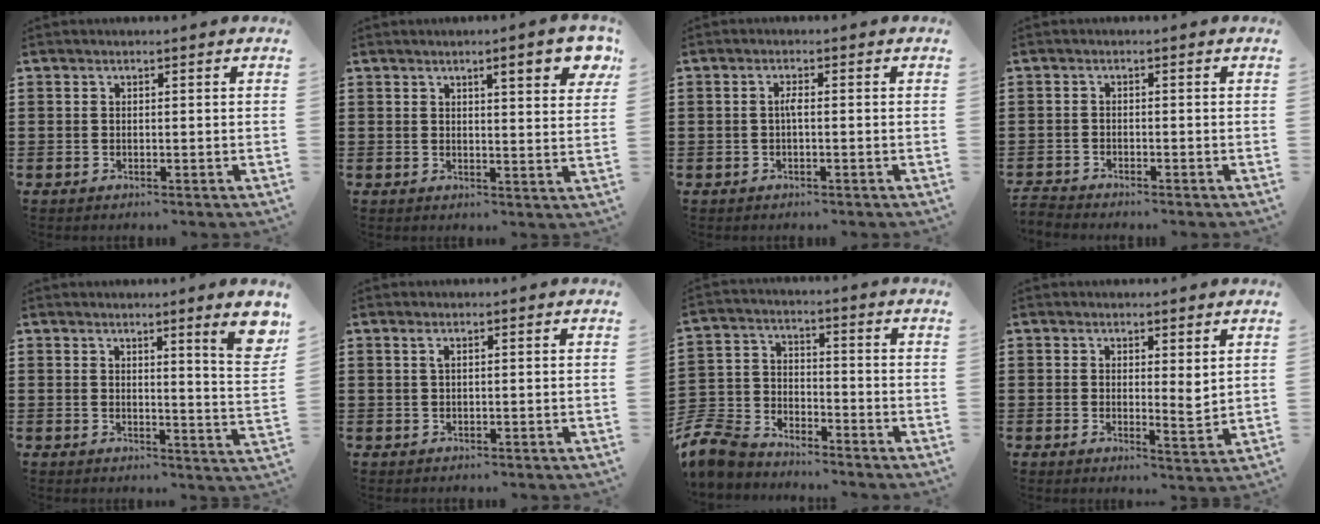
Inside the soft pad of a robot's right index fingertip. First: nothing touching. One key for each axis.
{"total": 5.8, "fx": 3.2, "fy": 1.1, "fz": 4.7, "tx": -0.074, "ty": -0.004, "tz": 0.049}
{"total": 1.5, "fx": -0.3, "fy": 0.2, "fz": 1.5, "tx": -0.031, "ty": 0.001, "tz": -0.006}
{"total": 1.6, "fx": -1.6, "fy": 0.1, "fz": -0.2, "tx": -0.002, "ty": 0.002, "tz": -0.036}
{"total": 5.8, "fx": 3.3, "fy": -0.3, "fz": 4.7, "tx": -0.074, "ty": -0.019, "tz": 0.051}
{"total": 0.8, "fx": 0.3, "fy": 0.1, "fz": 0.7, "tx": -0.016, "ty": 0.001, "tz": 0.005}
{"total": 7.9, "fx": -7.3, "fy": 2.6, "fz": 1.5, "tx": -0.057, "ty": 0.011, "tz": -0.152}
{"total": 3.0, "fx": 2.0, "fy": 0.9, "fz": 2.0, "tx": -0.029, "ty": -0.007, "tz": 0.033}